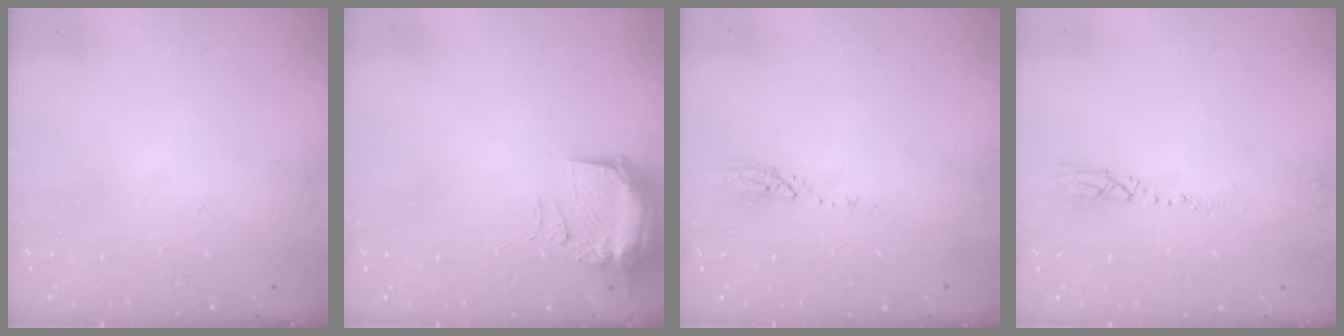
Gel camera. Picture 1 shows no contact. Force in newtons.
{"total": 11.4, "press": 10.0, "slide": 5.4}
{"total": 3.7, "press": 3.7, "slide": 0.3}
{"total": 3.3, "press": 3.2, "slide": 0.8}